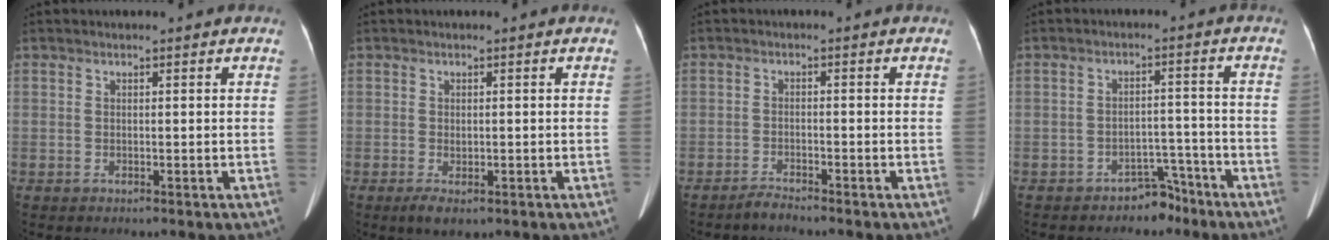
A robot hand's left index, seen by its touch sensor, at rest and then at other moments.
{"total": 2.8, "force": [-1.4, 1.3, 2.1], "torque": [-0.045, -0.005, -0.015]}
{"total": 2.0, "force": [-2.0, -0.1, 0.3], "torque": [-0.013, -0.007, -0.036]}
{"total": 4.4, "force": [-3.7, 2.3, 0.9], "torque": [-0.011, 0.018, -0.049]}